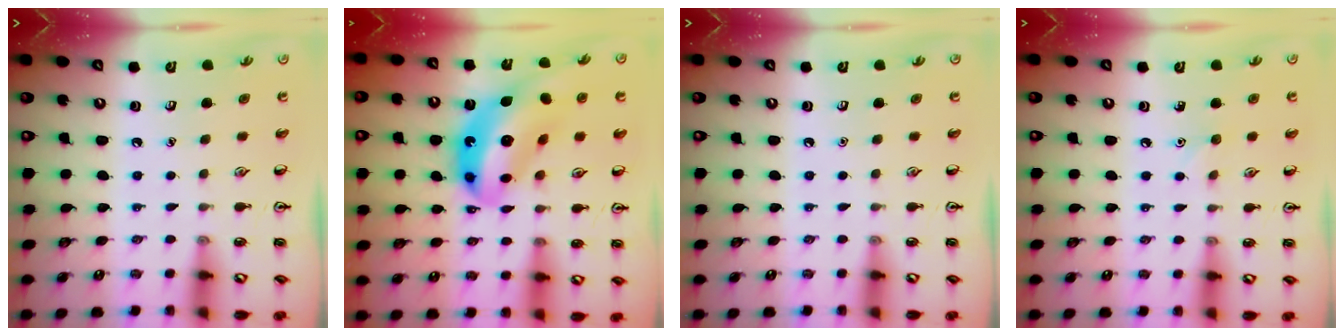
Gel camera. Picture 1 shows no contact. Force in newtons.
{"total": 15.7, "press": 14.7, "slide": 5.3}
{"total": 0.0}
{"total": 4.1, "press": 3.9, "slide": 1.4}